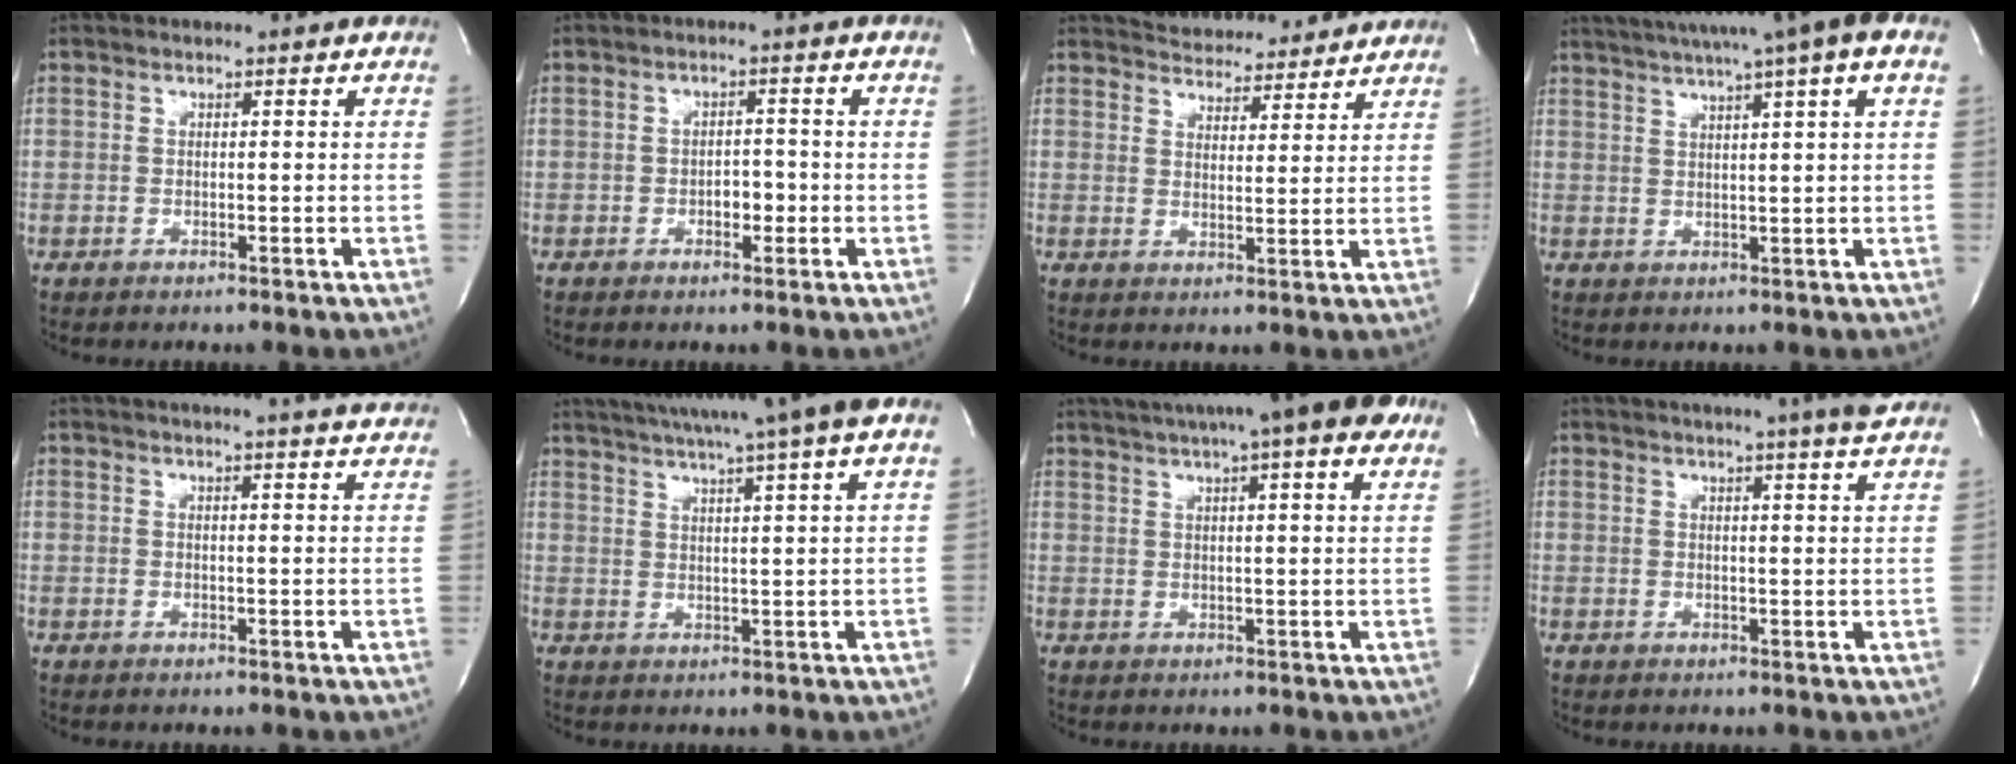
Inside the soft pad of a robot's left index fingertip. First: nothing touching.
{"total": 2.4, "force": [-1.0, 1.4, 1.8], "torque": [-0.020, 0.007, -0.015]}
{"total": 10.4, "force": [9.9, 2.4, 1.9], "torque": [-0.024, 0.008, 0.133]}
{"total": 13.6, "force": [9.3, -0.2, 9.9], "torque": [-0.166, 0.036, 0.120]}
{"total": 15.1, "force": [14.0, 0.0, 5.6], "torque": [-0.087, -0.010, 0.164]}
{"total": 17.0, "force": [13.5, -1.3, 10.2], "torque": [-0.176, 0.005, 0.182]}
{"total": 16.6, "force": [12.2, 1.4, 11.2], "torque": [-0.180, 0.034, 0.156]}
{"total": 11.2, "force": [9.7, -1.1, 5.5], "torque": [-0.090, -0.008, 0.108]}